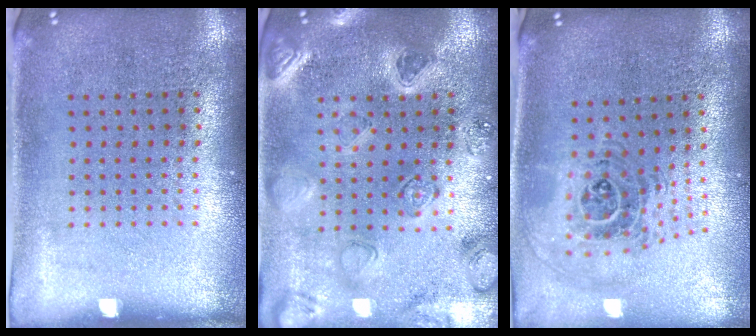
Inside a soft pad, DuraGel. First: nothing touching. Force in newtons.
{"total": 2.3, "press": 2.3, "slide": 0.3}
{"total": 1.3, "press": 1.2, "slide": 0.6}